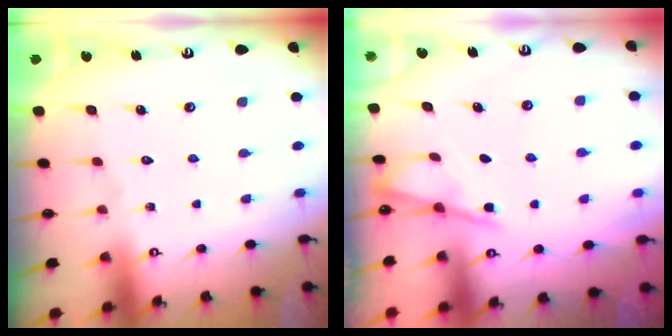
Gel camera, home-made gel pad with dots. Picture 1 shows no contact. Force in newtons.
{"total": 3.9, "press": 3.8, "slide": 0.4}